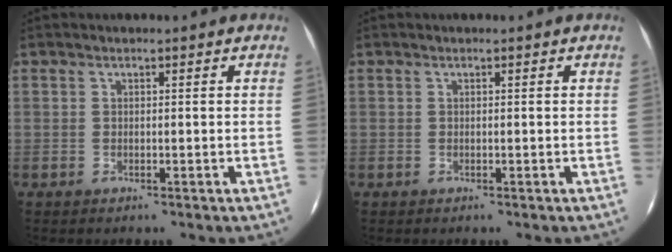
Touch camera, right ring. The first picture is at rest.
{"total": 0.0}